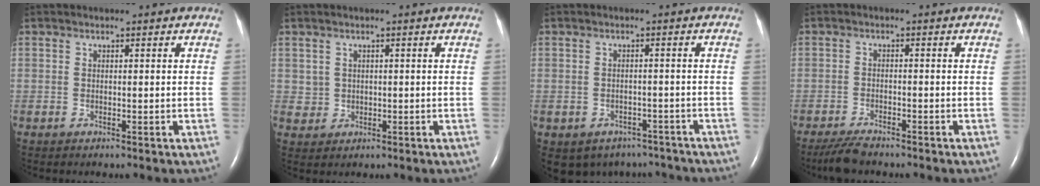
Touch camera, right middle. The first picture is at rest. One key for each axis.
{"total": 2.3, "fx": 0.5, "fy": 2.2, "fz": 0.3, "tx": -0.003, "ty": 0.001, "tz": 0.016}
{"total": 8.6, "fx": -6.7, "fy": 5.2, "fz": 1.4, "tx": -0.020, "ty": 0.014, "tz": -0.071}
{"total": 4.0, "fx": -3.5, "fy": 0.7, "fz": 1.9, "tx": -0.042, "ty": -0.013, "tz": -0.063}